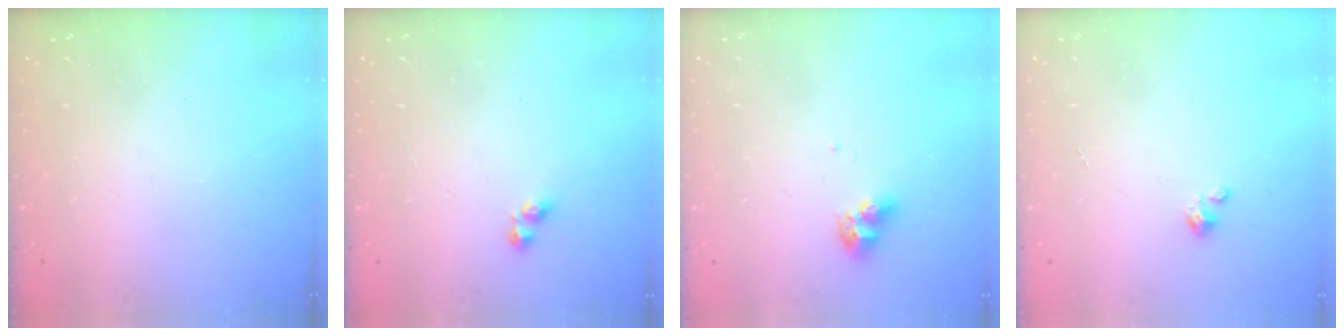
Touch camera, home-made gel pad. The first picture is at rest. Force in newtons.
{"total": 2.5, "press": 2.5, "slide": 0.1}
{"total": 8.1, "press": 8.1, "slide": 0.8}
{"total": 1.4, "press": 1.4, "slide": 0.3}